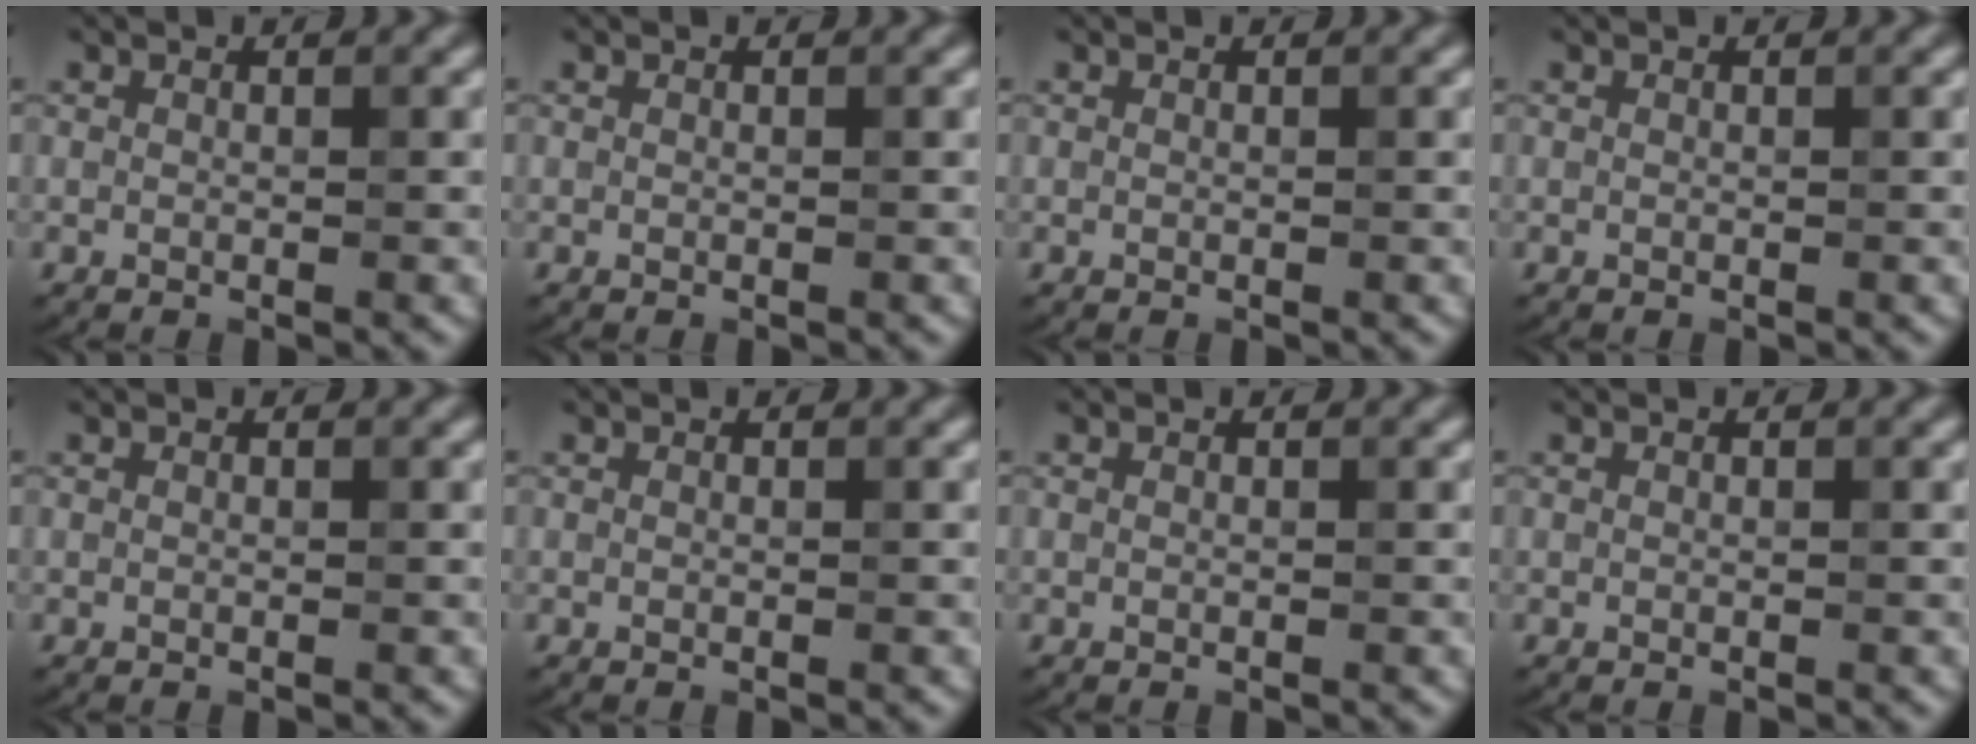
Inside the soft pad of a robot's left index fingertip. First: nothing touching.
{"total": 0.0}
{"total": 0.0}
{"total": 0.0}
{"total": 0.0}
{"total": 0.0}
{"total": 0.0}
{"total": 0.0}